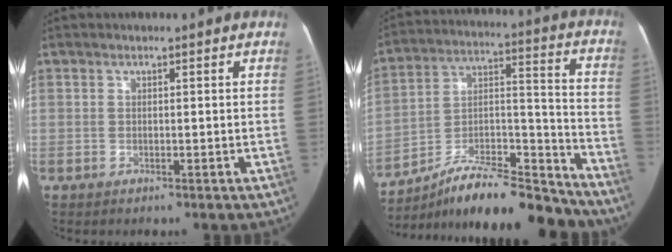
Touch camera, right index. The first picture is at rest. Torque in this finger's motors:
{"motor_torque": [0.50, -0.83, -0.32, -0.21]}